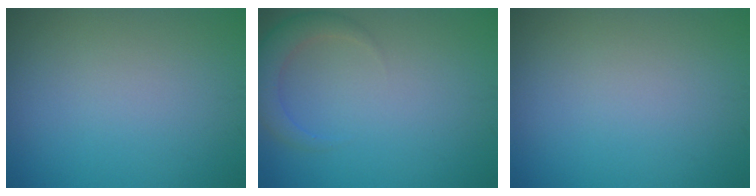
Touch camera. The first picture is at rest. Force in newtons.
{"total": 2.7, "press": 2.7, "slide": 0.2}
{"total": 0.0}